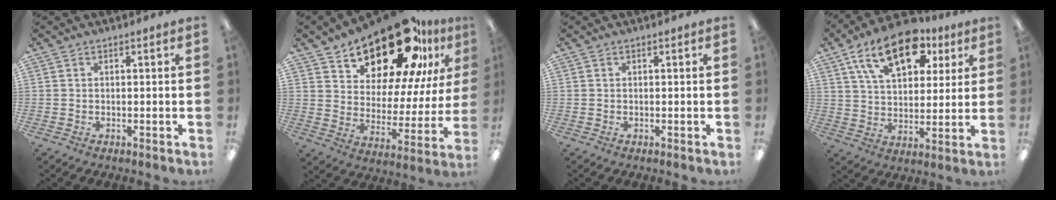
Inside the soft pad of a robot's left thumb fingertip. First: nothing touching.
{"total": 24.4, "force": [18.7, 10.2, 12.0], "torque": [-0.186, -0.125, 0.319]}
{"total": 0.0}
{"total": 18.0, "force": [9.9, 10.0, 11.2], "torque": [-0.180, -0.030, 0.174]}